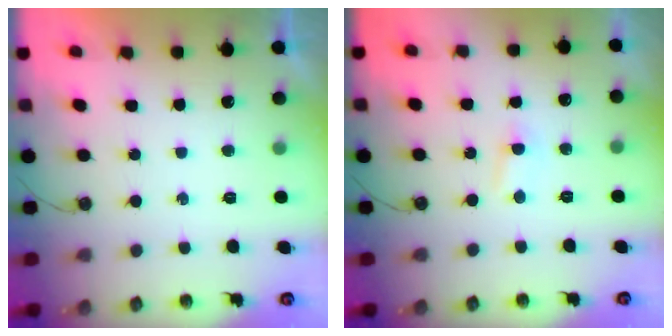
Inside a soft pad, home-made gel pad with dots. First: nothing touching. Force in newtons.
{"total": 2.8, "press": 2.7, "slide": 0.7}